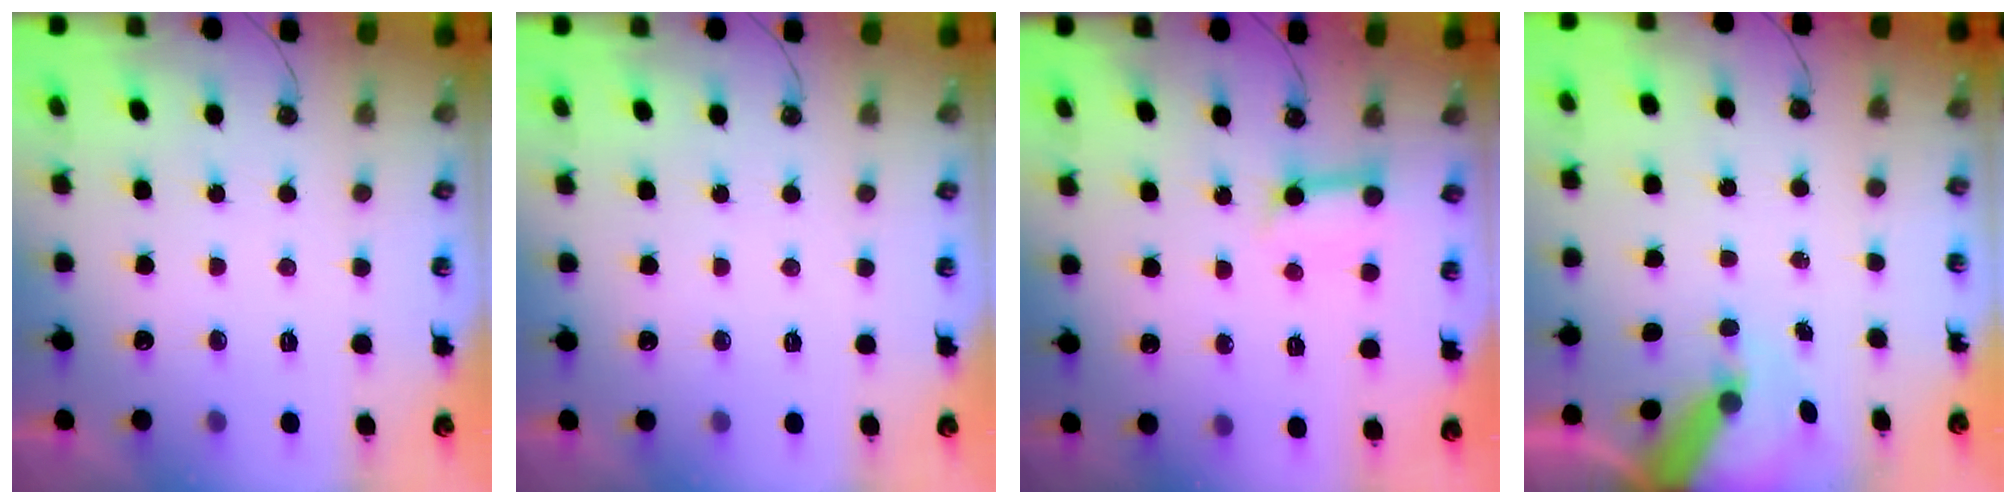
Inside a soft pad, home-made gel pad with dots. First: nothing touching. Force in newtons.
{"total": 0.0}
{"total": 8.1, "press": 8.1, "slide": 0.8}
{"total": 6.9, "press": 6.9, "slide": 0.9}